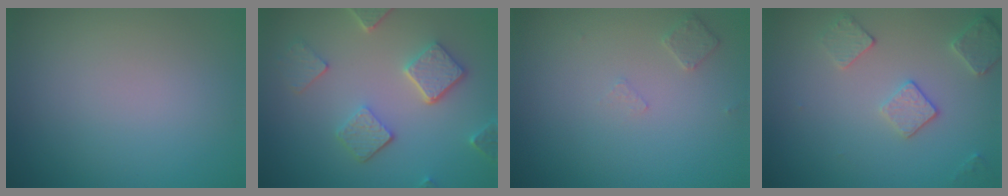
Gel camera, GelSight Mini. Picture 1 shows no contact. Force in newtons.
{"total": 4.8, "press": 3.7, "slide": 3.0}
{"total": 1.2, "press": 1.1, "slide": 0.3}
{"total": 2.7, "press": 2.7, "slide": 0.7}